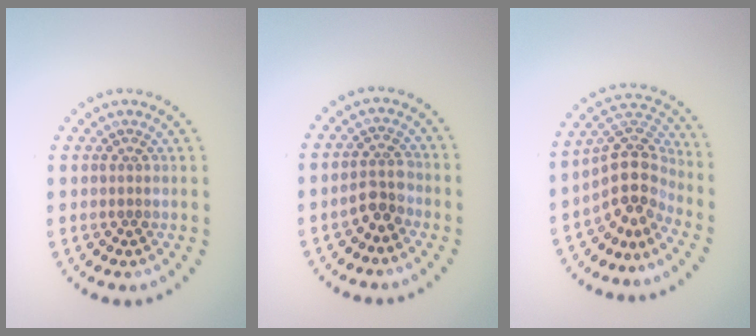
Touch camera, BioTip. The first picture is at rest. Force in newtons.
{"total": 2.6, "press": 2.4, "slide": 1.1}
{"total": 4.4, "press": 3.7, "slide": 2.4}